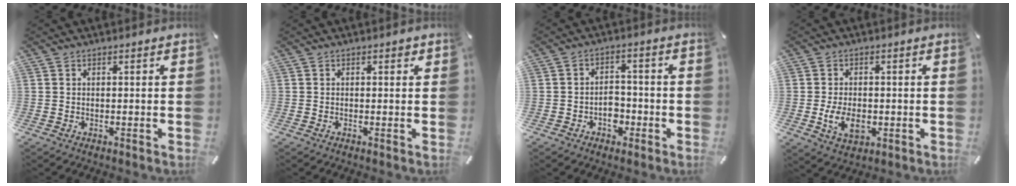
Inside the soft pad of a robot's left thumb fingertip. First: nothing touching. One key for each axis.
{"total": 0.6, "fx": 0.1, "fy": 0.3, "fz": 0.5, "tx": -0.003, "ty": 0.000, "tz": 0.000}
{"total": 5.0, "fx": -2.1, "fy": 3.8, "fz": 2.4, "tx": -0.033, "ty": 0.006, "tz": -0.036}
{"total": 6.9, "fx": -1.3, "fy": 4.7, "fz": 4.8, "tx": -0.099, "ty": -0.009, "tz": -0.026}